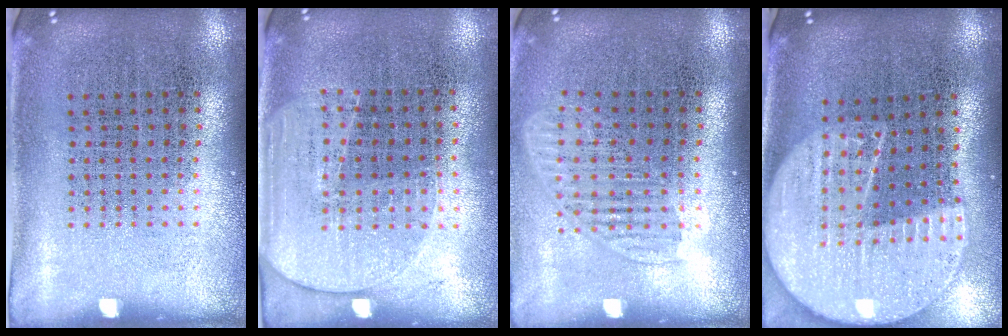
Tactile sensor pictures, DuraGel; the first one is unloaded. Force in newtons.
{"total": 1.6, "press": 1.4, "slide": 0.9}
{"total": 1.4, "press": 1.2, "slide": 0.8}
{"total": 2.3, "press": 2.0, "slide": 1.1}